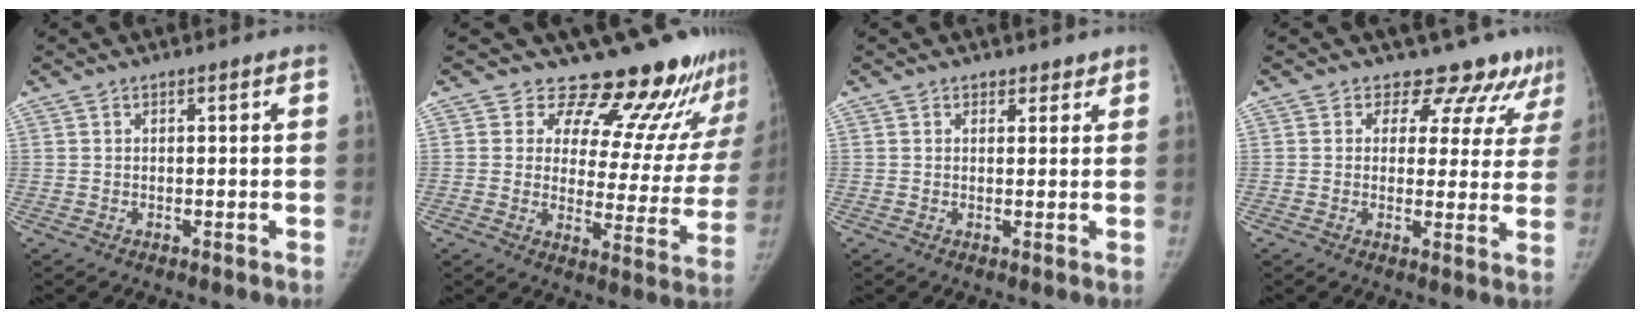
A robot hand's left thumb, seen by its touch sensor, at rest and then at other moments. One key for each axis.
{"total": 19.3, "fx": 17.5, "fy": 6.6, "fz": 4.7, "tx": 0.008, "ty": -0.144, "tz": 0.203}
{"total": 1.7, "fx": 1.4, "fy": 1.0, "fz": 0.0, "tx": 0.020, "ty": -0.011, "tz": 0.013}
{"total": 9.9, "fx": 8.6, "fy": 4.8, "fz": 1.3, "tx": 0.039, "ty": -0.048, "tz": 0.077}